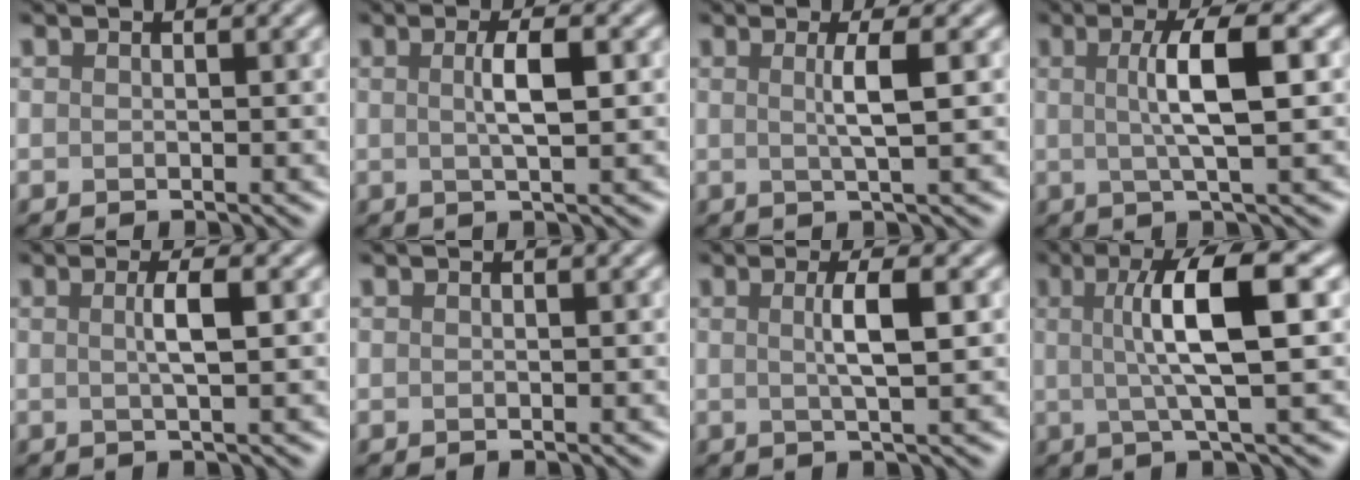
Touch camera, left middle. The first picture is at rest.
{"total": 2.7, "force": [0.3, 0.5, 2.7], "torque": [-0.044, 0.007, 0.003]}
{"total": 2.7, "force": [0.3, 0.5, 2.6], "torque": [-0.044, 0.003, -0.001]}
{"total": 5.0, "force": [0.6, 1.0, 4.9], "torque": [-0.079, 0.005, 0.007]}
{"total": 2.4, "force": [0.2, 0.4, 2.3], "torque": [-0.039, 0.004, -0.001]}
{"total": 0.0}
{"total": 3.1, "force": [0.4, 0.6, 3.0], "torque": [-0.047, 0.003, 0.003]}
{"total": 7.1, "force": [1.1, 1.3, 6.9], "torque": [-0.108, 0.010, 0.015]}